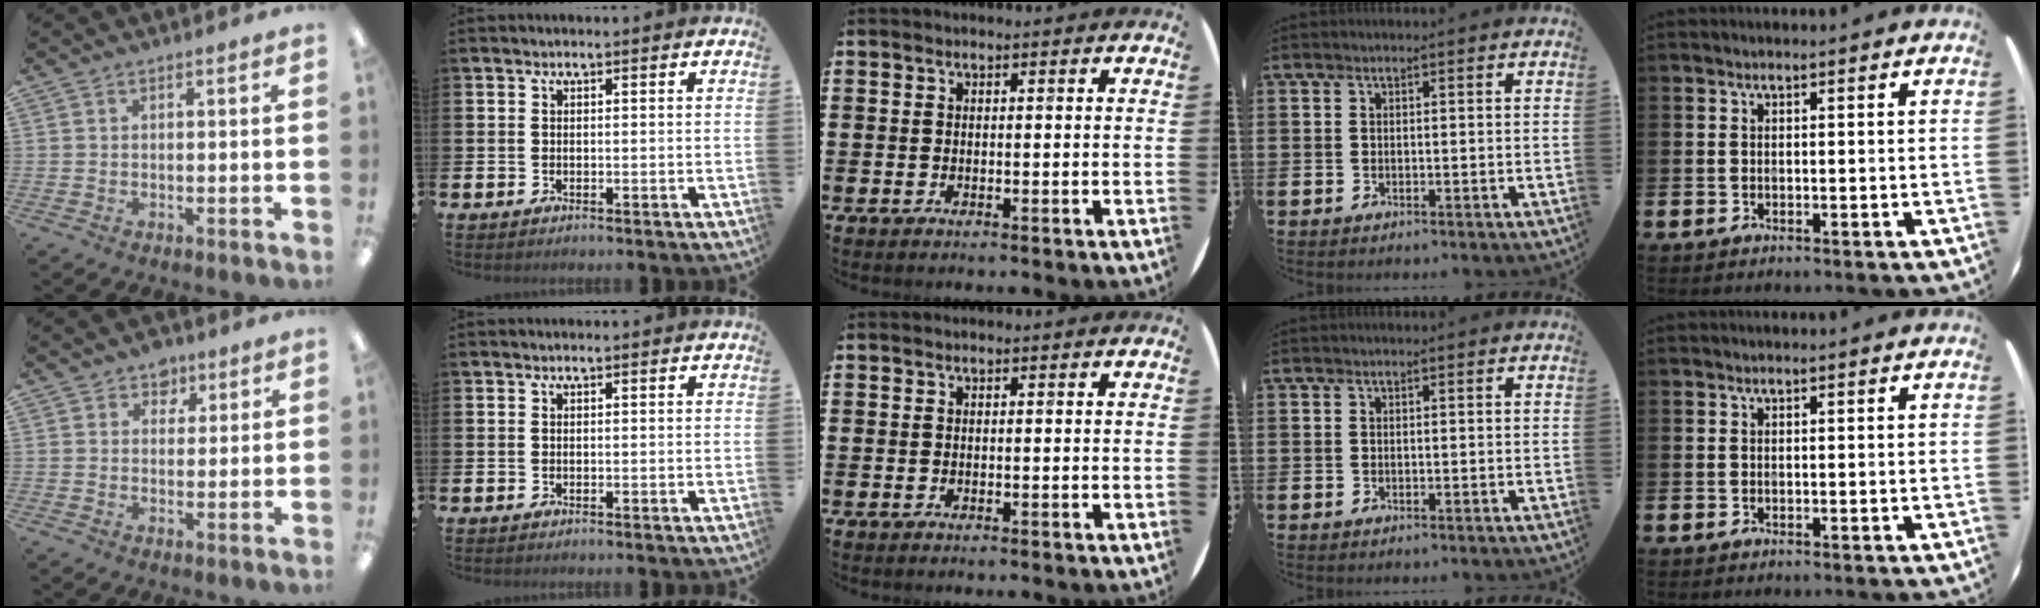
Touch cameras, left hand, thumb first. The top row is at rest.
{"thumb": {"total": 4.7, "force": [3.1, 3.4, 1.0], "torque": [-0.001, -0.012, 0.053]}}